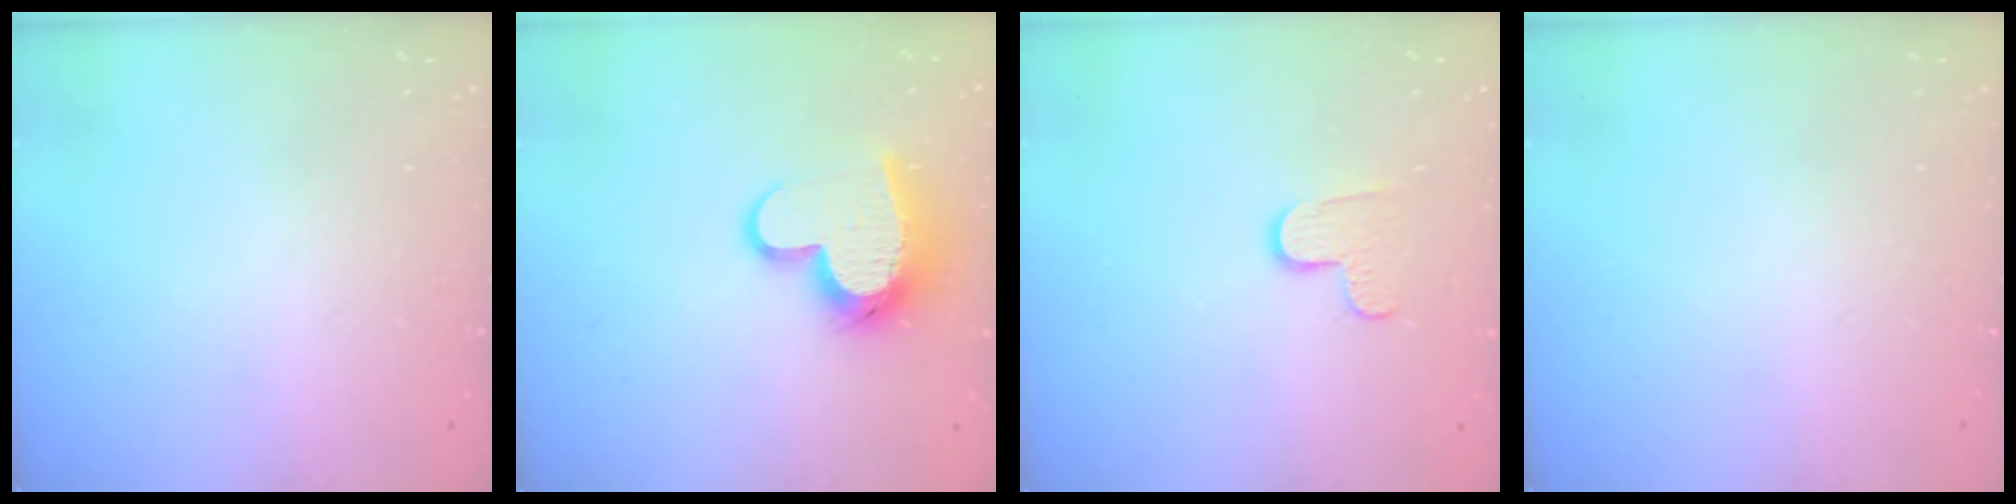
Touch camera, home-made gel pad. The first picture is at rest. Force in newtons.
{"total": 13.9, "press": 13.8, "slide": 1.8}
{"total": 5.0, "press": 5.0, "slide": 0.5}
{"total": 0.0}